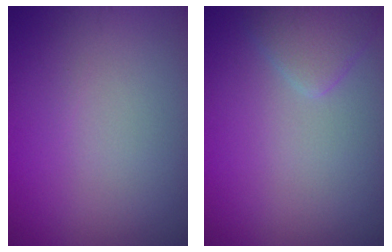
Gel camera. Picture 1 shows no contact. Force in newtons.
{"total": 2.1, "press": 2.1, "slide": 0.1}